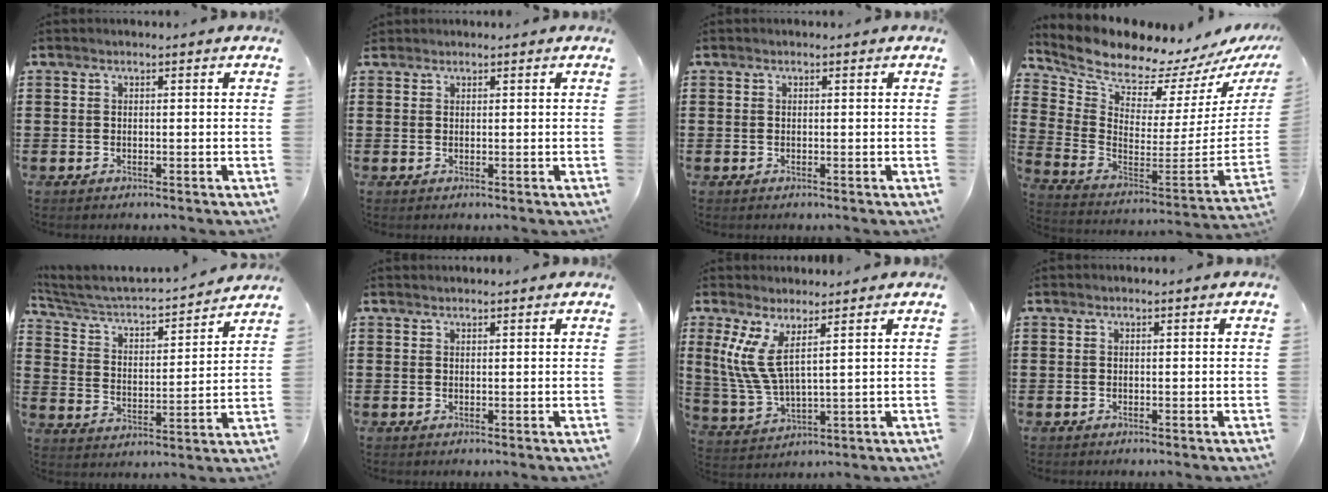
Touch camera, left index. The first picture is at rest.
{"total": 0.6, "force": [0.6, 0.3, 0.1], "torque": [-0.004, 0.001, 0.012]}
{"total": 0.0}
{"total": 8.4, "force": [7.9, 1.5, 2.1], "torque": [-0.086, -0.084, 0.133]}
{"total": 3.6, "force": [3.3, 0.8, 1.3], "torque": [-0.047, -0.030, 0.045]}
{"total": 0.5, "force": [0.5, 0.0, 0.0], "torque": [-0.002, 0.001, 0.011]}
{"total": 7.0, "force": [3.8, 1.7, 5.7], "torque": [-0.145, -0.012, 0.063]}
{"total": 0.0}